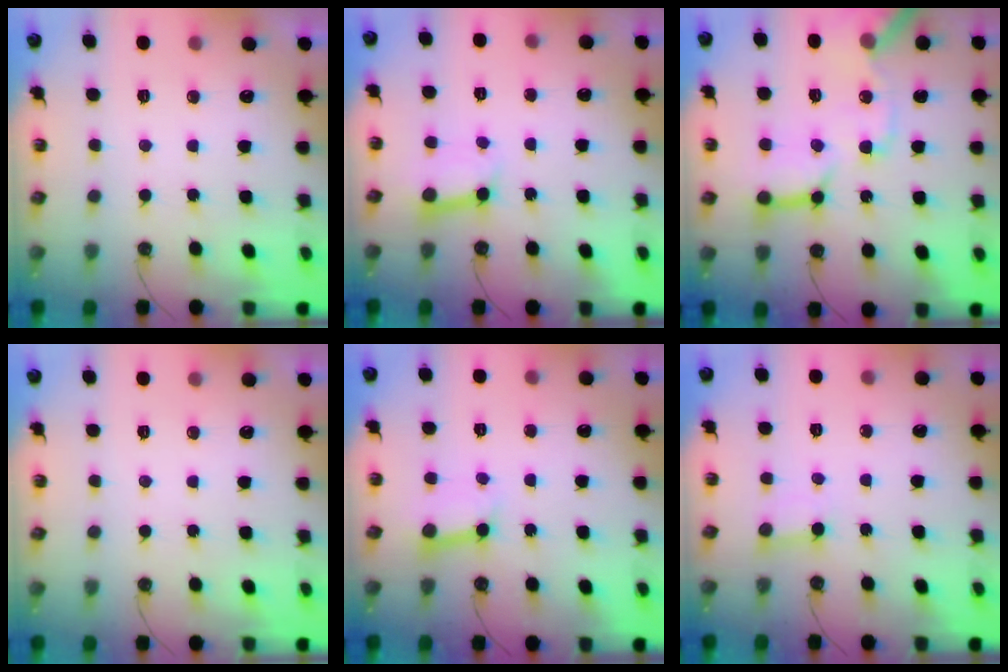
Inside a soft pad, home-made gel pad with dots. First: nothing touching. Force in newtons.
{"total": 6.5, "press": 6.4, "slide": 0.9}
{"total": 18.3, "press": 18.2, "slide": 2.3}
{"total": 0.0}
{"total": 5.2, "press": 5.2, "slide": 0.6}
{"total": 2.7, "press": 2.7, "slide": 0.2}